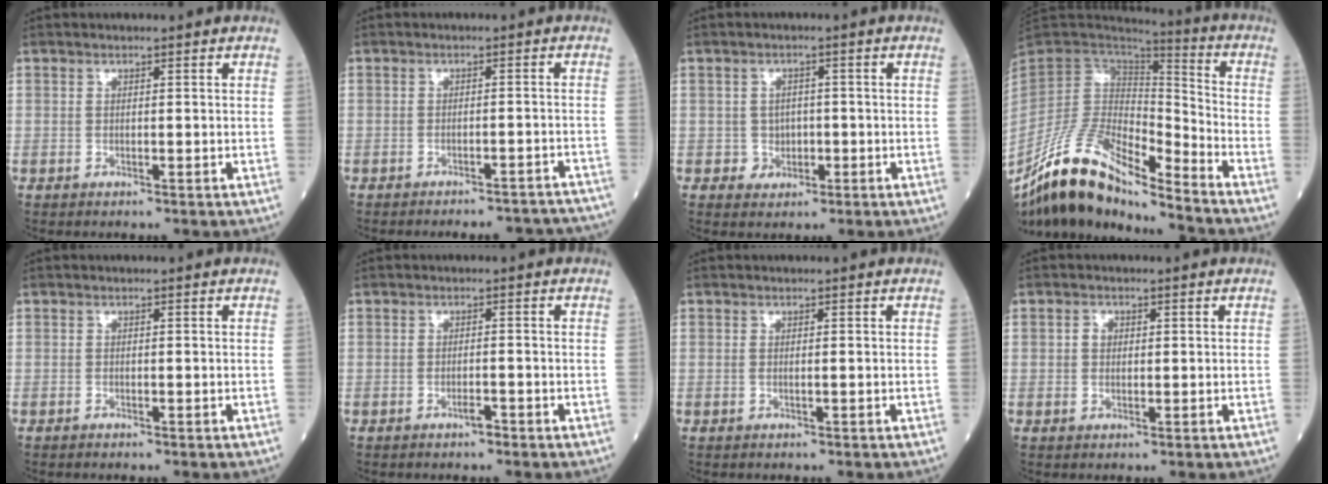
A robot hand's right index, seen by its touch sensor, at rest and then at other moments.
{"total": 10.7, "force": [-10.4, 1.8, 2.2], "torque": [-0.012, 0.012, -0.106]}
{"total": 2.7, "force": [-0.6, 2.6, 0.5], "torque": [0.001, 0.007, -0.005]}
{"total": 16.5, "force": [-12.9, 3.8, 9.6], "torque": [-0.174, 0.016, -0.236]}
{"total": 0.0}
{"total": 1.1, "force": [-0.8, 0.2, 0.7], "torque": [-0.012, 0.001, -0.015]}
{"total": 0.0}
{"total": 1.4, "force": [0.2, 1.1, 0.7], "torque": [-0.011, 0.002, 0.002]}